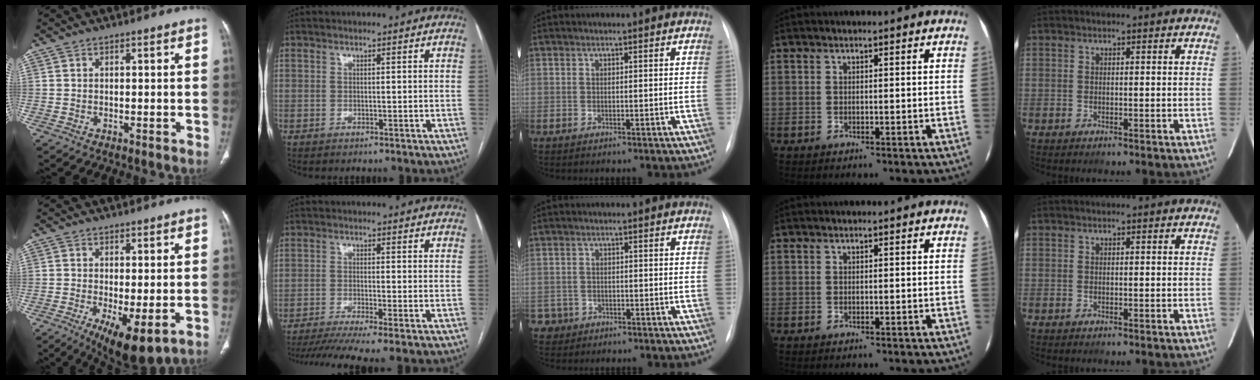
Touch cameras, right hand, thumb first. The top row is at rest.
{"thumb": {"total": 9.4, "force": [-3.2, 3.2, 8.2], "torque": [-0.133, -0.019, -0.043]}, "index": {"total": 8.8, "force": [-6.8, -0.5, 5.5], "torque": [-0.085, -0.015, -0.109]}, "middle": {"total": 2.4, "force": [-1.2, 2.0, -0.5], "torque": [0.008, 0.010, -0.023]}}